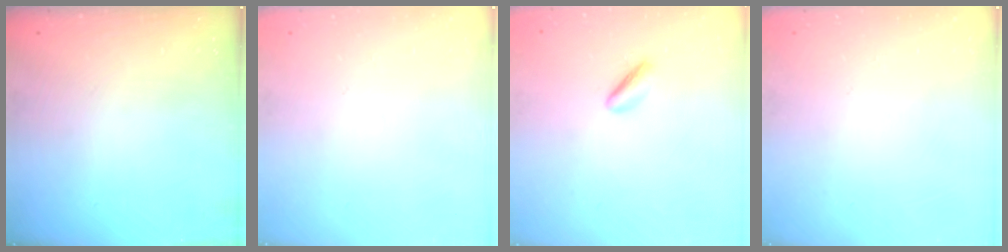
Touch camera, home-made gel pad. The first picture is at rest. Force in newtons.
{"total": 0.0}
{"total": 2.4, "press": 2.3, "slide": 0.8}
{"total": 0.0}